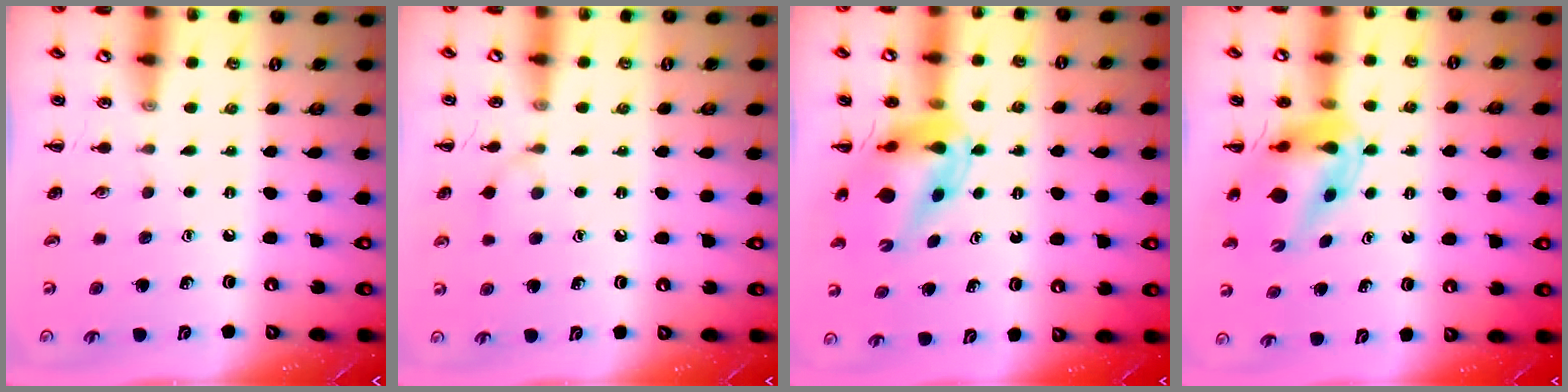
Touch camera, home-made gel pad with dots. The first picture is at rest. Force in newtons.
{"total": 6.2, "press": 6.0, "slide": 1.8}
{"total": 10.7, "press": 10.1, "slide": 3.4}
{"total": 10.7, "press": 10.1, "slide": 3.4}